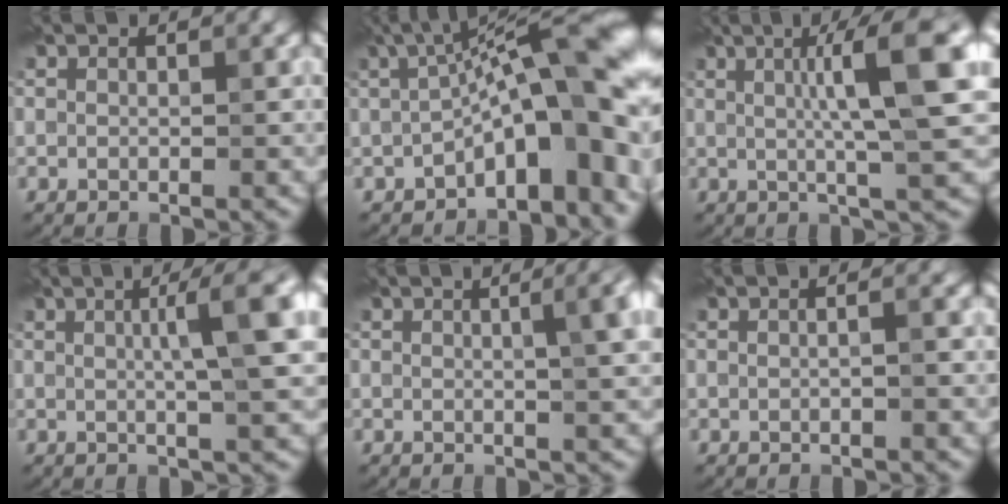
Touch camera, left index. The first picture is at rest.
{"total": 14.1, "force": [-1.2, 4.7, 13.2], "torque": [-0.157, 0.036, -0.027]}
{"total": 9.4, "force": [2.1, 1.5, 9.1], "torque": [-0.113, 0.016, 0.029]}
{"total": 6.8, "force": [1.5, 1.2, 6.6], "torque": [-0.075, 0.021, 0.019]}
{"total": 6.1, "force": [1.4, 2.6, 5.4], "torque": [-0.022, 0.030, 0.007]}
{"total": 1.7, "force": [0.2, 0.6, 1.6], "torque": [-0.008, 0.000, -0.007]}